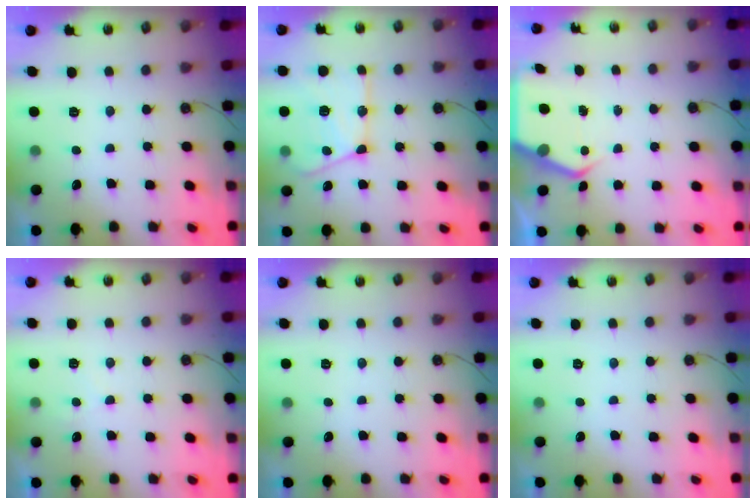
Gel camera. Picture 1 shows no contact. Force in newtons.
{"total": 18.4, "press": 18.3, "slide": 1.4}
{"total": 4.7, "press": 4.6, "slide": 0.4}
{"total": 3.9, "press": 3.9, "slide": 0.6}
{"total": 0.0}
{"total": 0.0}